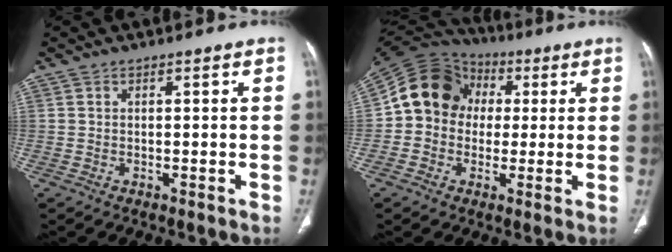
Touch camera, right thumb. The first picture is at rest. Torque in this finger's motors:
{"motor_torque": [1.19, 1.15, 0.64, -0.54, 0.09]}